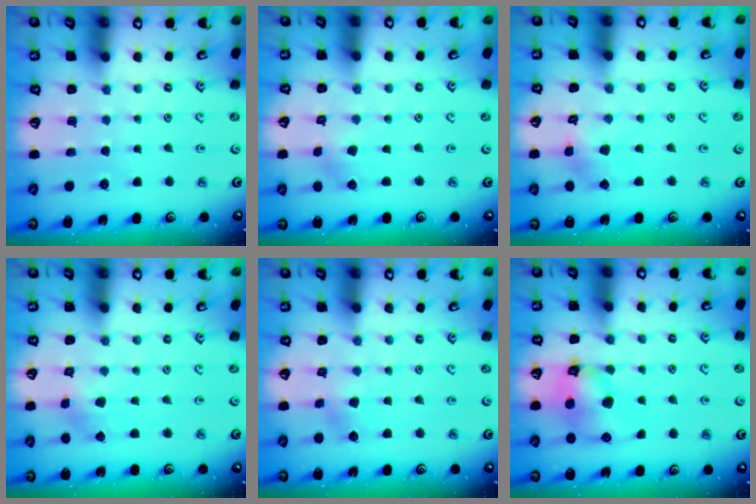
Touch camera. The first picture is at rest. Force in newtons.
{"total": 0.0}
{"total": 3.3, "press": 3.3, "slide": 0.2}
{"total": 2.0, "press": 2.0, "slide": 0.1}
{"total": 1.8, "press": 1.8, "slide": 0.2}
{"total": 10.9, "press": 10.7, "slide": 1.6}